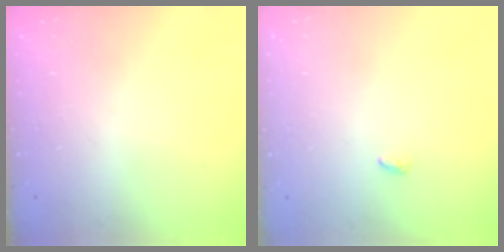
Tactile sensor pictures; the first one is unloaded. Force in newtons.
{"total": 2.4, "press": 2.4, "slide": 0.2}